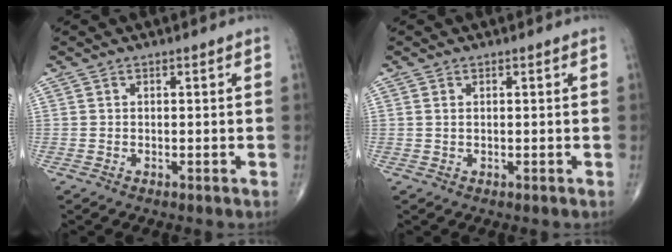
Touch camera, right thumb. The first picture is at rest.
{"total": 0.7, "force": [0.3, 0.4, 0.5], "torque": [-0.012, 0.002, 0.008]}